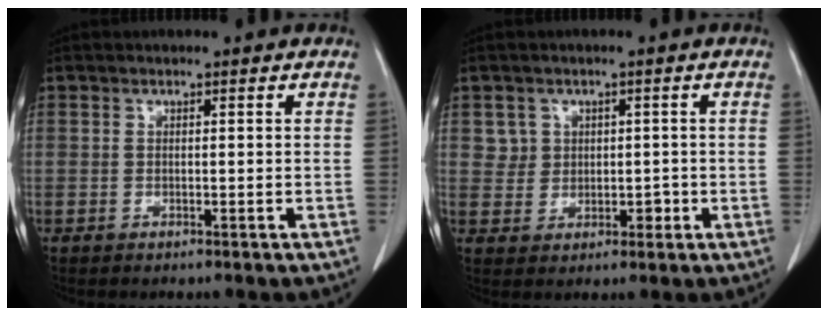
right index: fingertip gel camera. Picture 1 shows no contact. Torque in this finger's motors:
{"motor_torque": [-0.08, 0.04, -0.03, -0.01]}